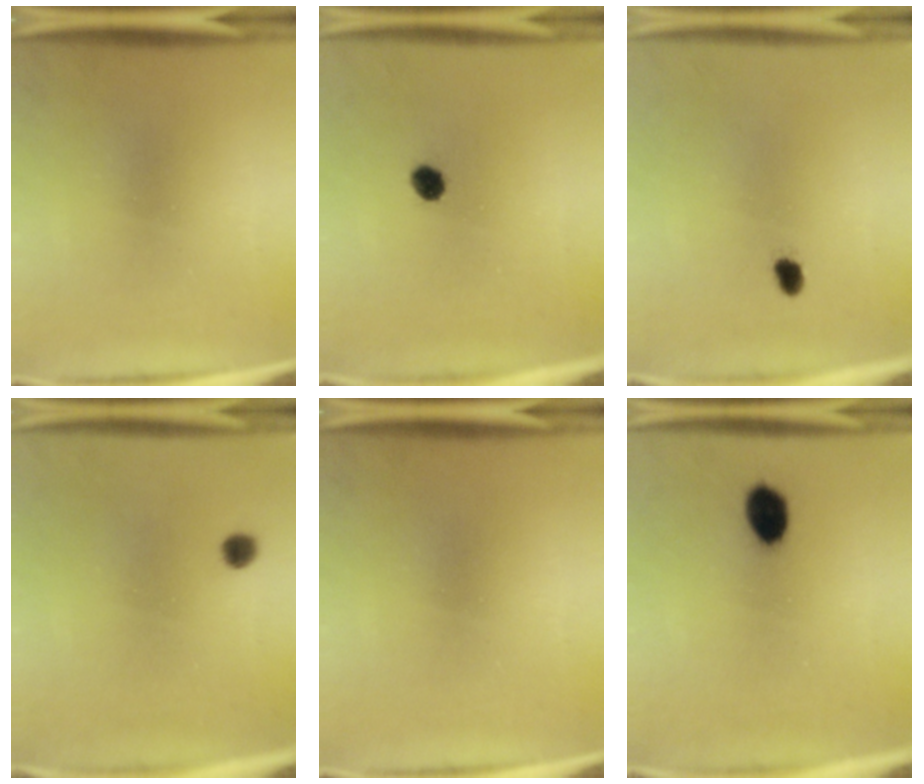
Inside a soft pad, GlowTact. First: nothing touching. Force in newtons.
{"total": 3.0}
{"total": 1.8}
{"total": 1.8}
{"total": 0.0}
{"total": 6.5}